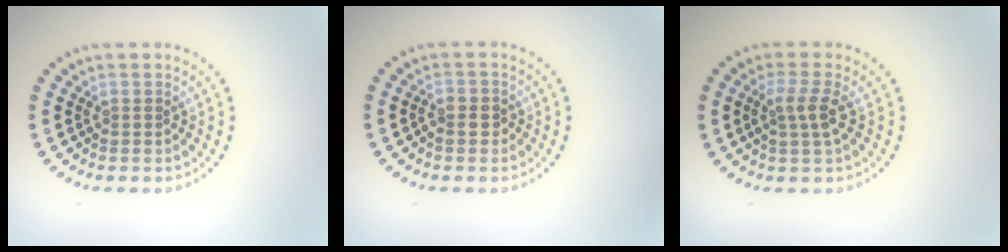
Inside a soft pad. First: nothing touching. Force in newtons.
{"total": 1.2, "press": 1.1, "slide": 0.3}
{"total": 2.4, "press": 2.2, "slide": 1.1}